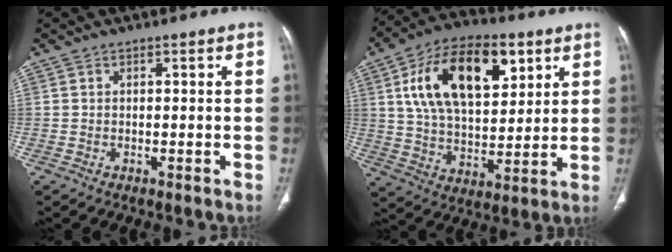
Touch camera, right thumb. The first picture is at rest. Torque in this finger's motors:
{"motor_torque": [-1.27, 2.11, 1.17, 1.45, 0.21]}